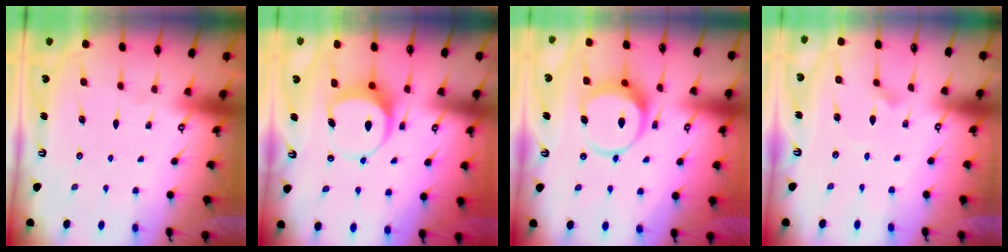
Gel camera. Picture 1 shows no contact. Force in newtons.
{"total": 6.9, "press": 6.8, "slide": 0.9}
{"total": 10.8, "press": 10.7, "slide": 1.4}
{"total": 1.5, "press": 1.5, "slide": 0.0}